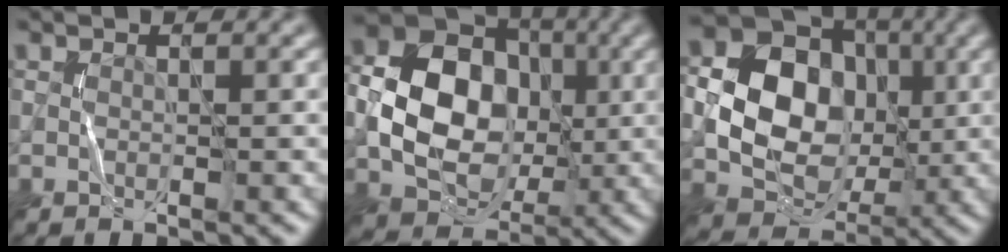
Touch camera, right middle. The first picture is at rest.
{"total": 13.7, "force": [-0.5, 10.9, 8.3], "torque": [-0.149, 0.011, -0.015]}
{"total": 15.1, "force": [0.7, 12.7, 8.0], "torque": [-0.176, 0.027, 0.006]}